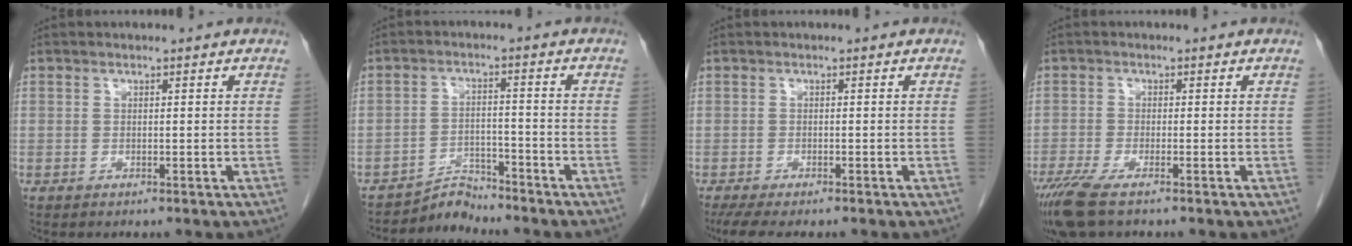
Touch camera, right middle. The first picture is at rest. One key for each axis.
{"total": 4.1, "fx": -4.0, "fy": 0.3, "fz": -1.2, "tx": 0.023, "ty": 0.002, "tz": -0.065}
{"total": 6.1, "fx": -4.9, "fy": 1.1, "fz": 3.4, "tx": -0.053, "ty": -0.016, "tz": -0.075}
{"total": 6.0, "fx": -4.3, "fy": 0.9, "fz": 4.0, "tx": -0.082, "ty": -0.018, "tz": -0.078}